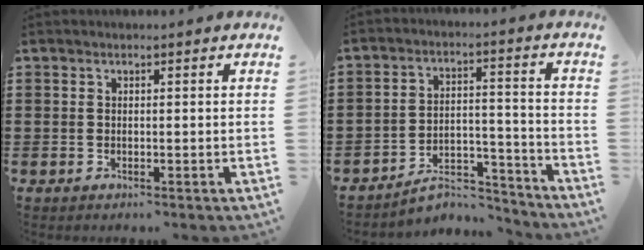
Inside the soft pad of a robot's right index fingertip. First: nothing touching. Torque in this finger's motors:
{"motor_torque": [-2.14, 0.00, -1.00, -0.21]}